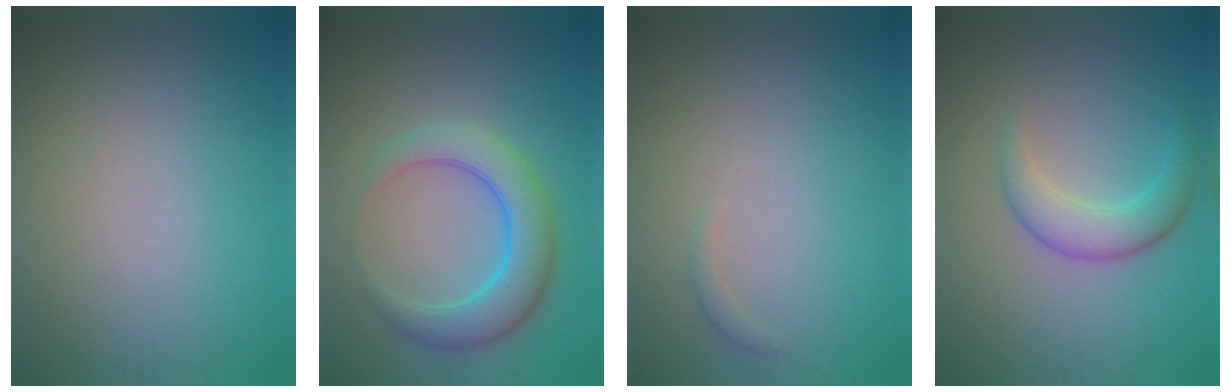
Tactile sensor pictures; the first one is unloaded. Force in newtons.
{"total": 5.6, "press": 5.6, "slide": 0.2}
{"total": 0.6, "press": 0.6, "slide": 0.0}
{"total": 3.3, "press": 3.3, "slide": 0.1}